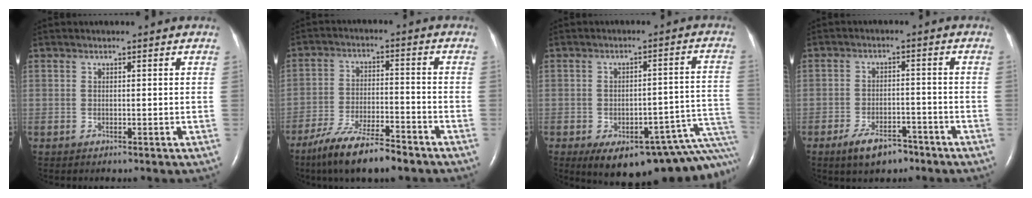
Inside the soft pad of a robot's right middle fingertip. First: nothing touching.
{"total": 11.3, "force": [-8.7, 1.9, 7.0], "torque": [-0.129, -0.023, -0.153]}
{"total": 18.8, "force": [-12.4, 5.9, 12.7], "torque": [-0.073, 0.042, -0.139]}
{"total": 5.9, "force": [-4.2, 2.6, 3.3], "torque": [-0.067, 0.000, -0.066]}